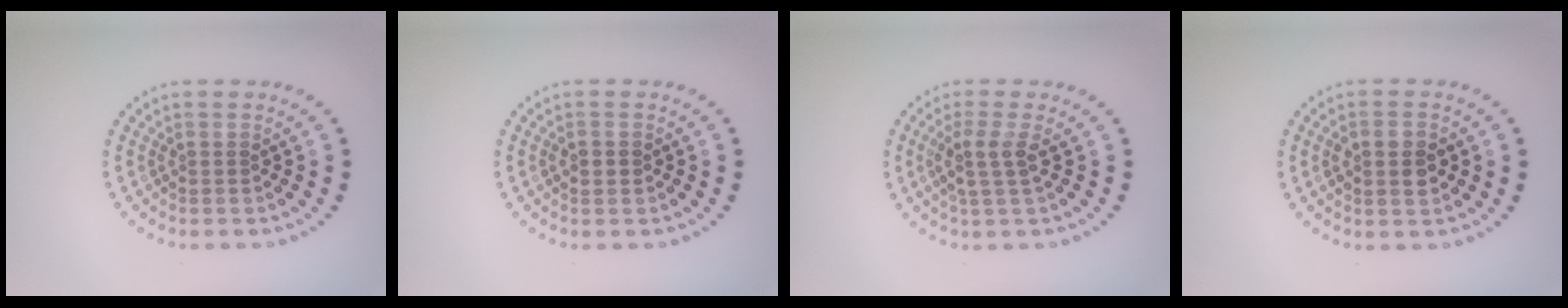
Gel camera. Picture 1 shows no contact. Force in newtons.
{"total": 1.5, "press": 1.5, "slide": 0.2}
{"total": 2.6, "press": 2.0, "slide": 1.6}
{"total": 2.5, "press": 2.5, "slide": 0.3}